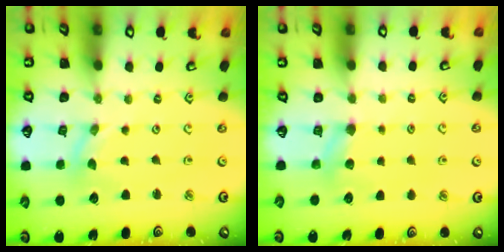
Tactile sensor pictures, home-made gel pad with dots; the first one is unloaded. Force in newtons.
{"total": 3.6, "press": 3.5, "slide": 0.6}